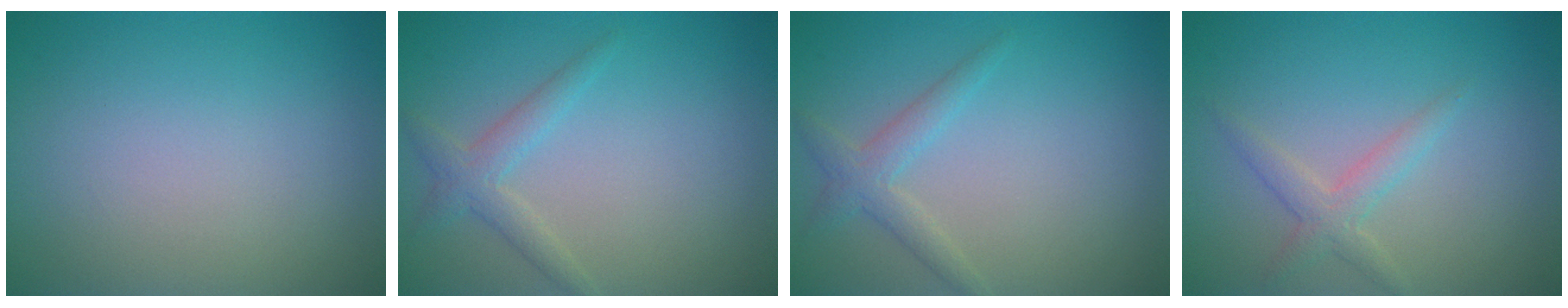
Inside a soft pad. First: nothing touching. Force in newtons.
{"total": 2.2, "press": 2.1, "slide": 0.1}
{"total": 2.2, "press": 2.1, "slide": 0.1}
{"total": 2.1, "press": 2.1, "slide": 0.1}